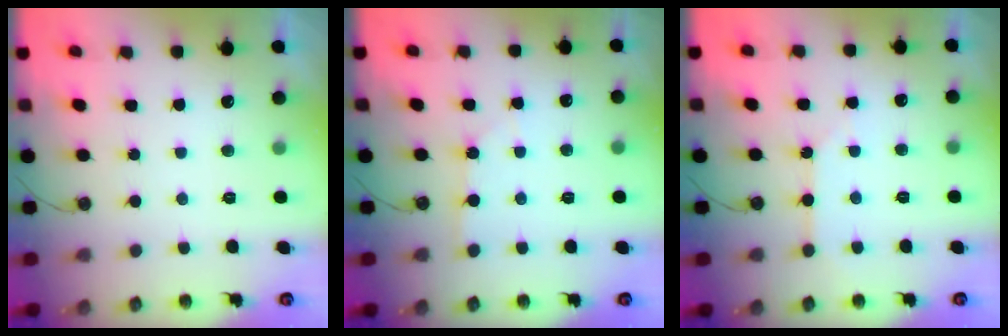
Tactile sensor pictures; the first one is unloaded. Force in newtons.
{"total": 1.6, "press": 1.6, "slide": 0.3}
{"total": 3.0, "press": 3.0, "slide": 0.4}